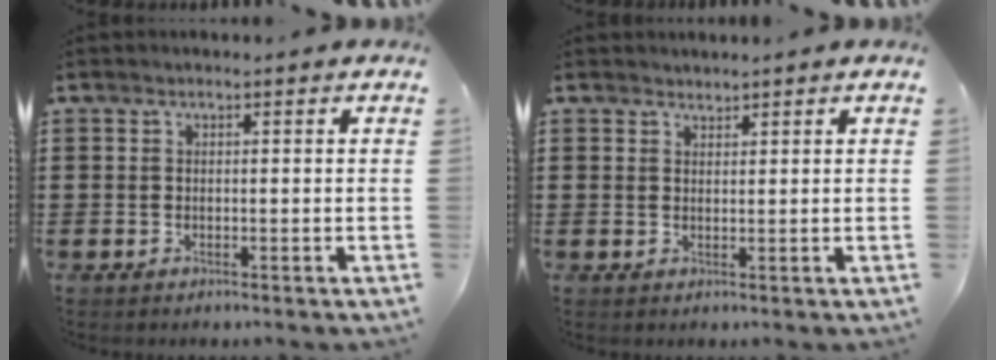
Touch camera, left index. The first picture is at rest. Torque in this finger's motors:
{"motor_torque": [0.03, 0.02, 0.00, 0.00]}